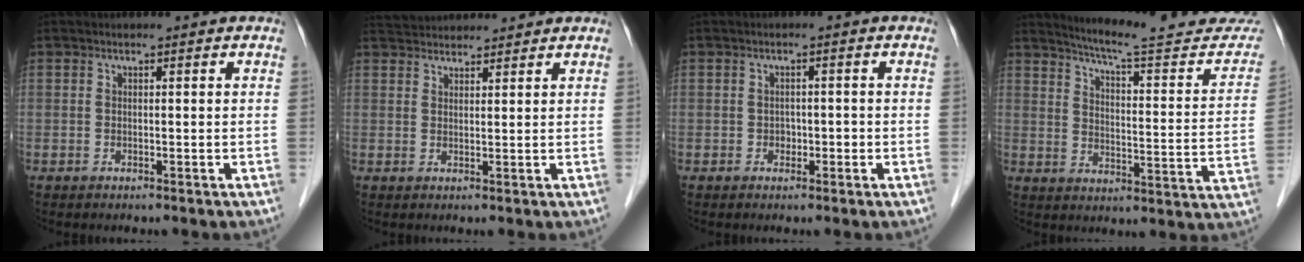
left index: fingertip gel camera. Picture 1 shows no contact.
{"total": 6.6, "force": [6.4, 0.8, 1.4], "torque": [-0.027, 0.040, 0.103]}
{"total": 1.3, "force": [-0.4, 1.1, 0.6], "torque": [-0.008, 0.005, -0.004]}
{"total": 20.8, "force": [19.3, 1.5, 7.6], "torque": [-0.099, -0.065, 0.243]}